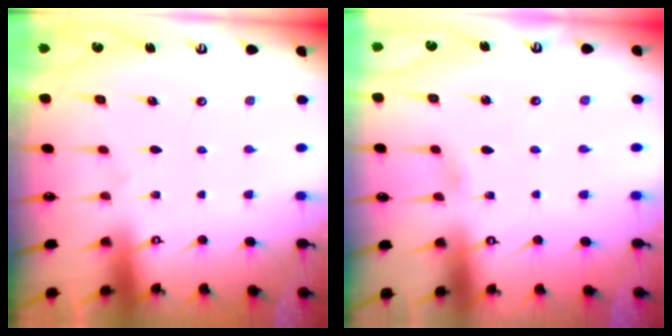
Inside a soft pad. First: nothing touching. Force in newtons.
{"total": 1.2, "press": 1.2, "slide": 0.1}